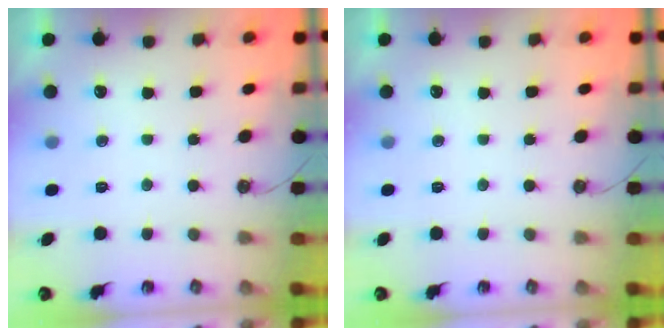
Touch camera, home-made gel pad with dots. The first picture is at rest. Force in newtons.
{"total": 0.0}